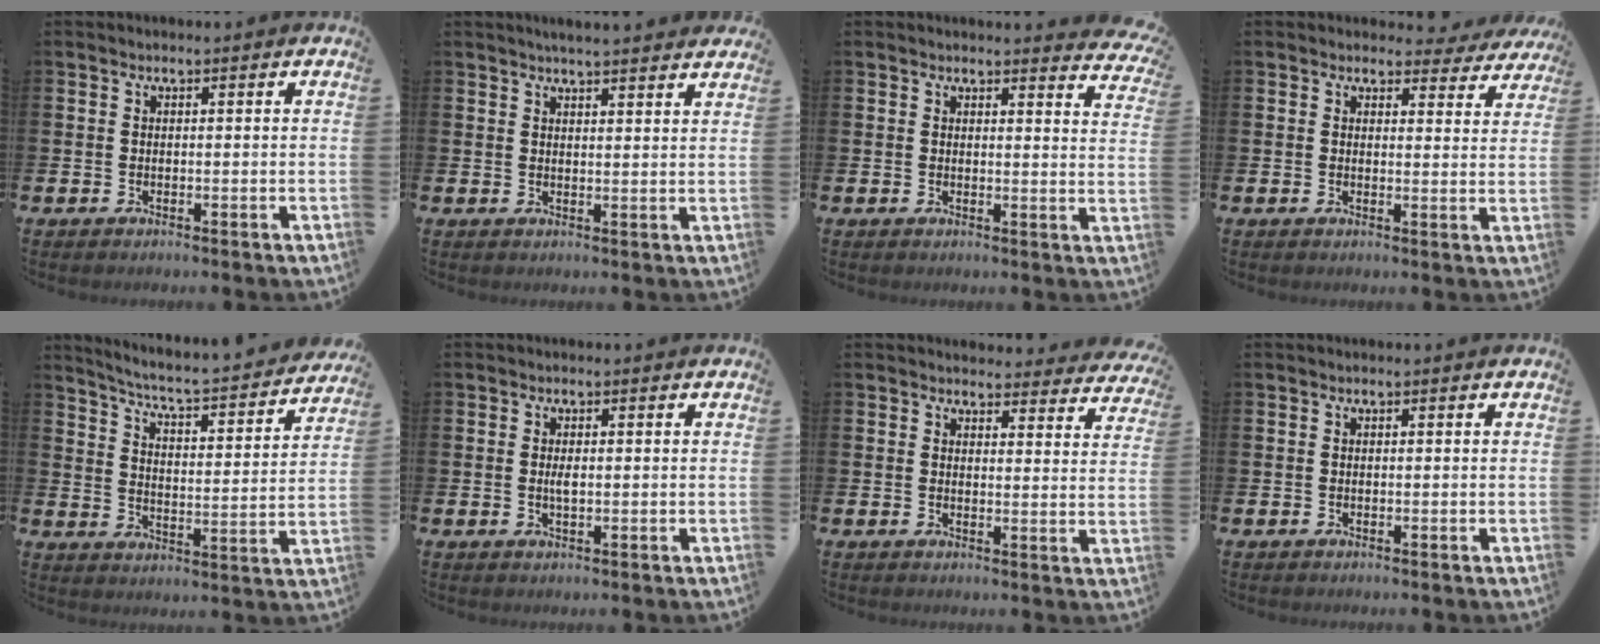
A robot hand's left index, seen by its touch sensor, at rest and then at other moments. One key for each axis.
{"total": 3.4, "fx": 3.3, "fy": -0.3, "fz": 0.4, "tx": -0.012, "ty": -0.014, "tz": 0.060}
{"total": 2.6, "fx": 2.6, "fy": 0.1, "fz": 0.1, "tx": 0.009, "ty": -0.022, "tz": 0.043}
{"total": 2.8, "fx": 2.5, "fy": 1.2, "fz": 0.2, "tx": 0.004, "ty": -0.015, "tz": 0.041}
{"total": 5.3, "fx": 5.0, "fy": 0.1, "fz": 1.9, "tx": -0.066, "ty": -0.046, "tz": 0.076}
{"total": 1.4, "fx": 0.2, "fy": 0.5, "fz": 1.4, "tx": -0.020, "ty": 0.000, "tz": -0.001}
{"total": 3.4, "fx": 3.3, "fy": 0.9, "fz": 0.0, "tx": 0.000, "ty": -0.022, "tz": 0.056}
{"total": 0.0}